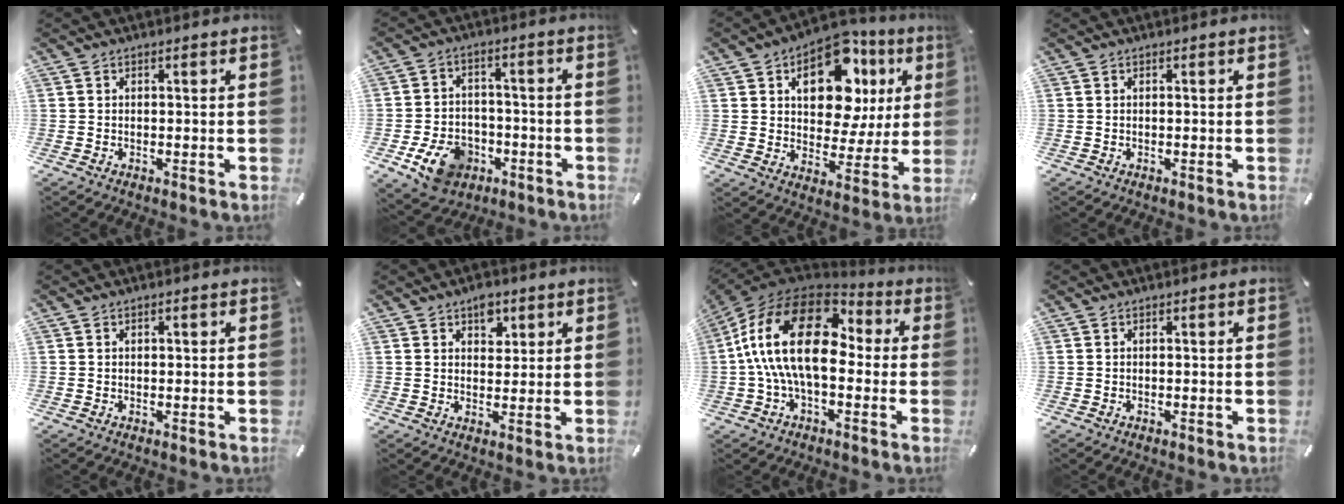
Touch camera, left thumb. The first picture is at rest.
{"total": 10.9, "force": [-4.9, 7.9, 5.7], "torque": [-0.115, 0.032, -0.085]}
{"total": 16.8, "force": [7.3, 9.9, 11.5], "torque": [-0.166, -0.033, 0.124]}
{"total": 0.0}
{"total": 0.6, "force": [0.2, 0.4, 0.3], "torque": [-0.007, 0.003, 0.002]}
{"total": 4.9, "force": [2.8, 3.4, 2.3], "torque": [-0.012, -0.009, 0.042]}
{"total": 21.4, "force": [1.4, 11.4, 18.0], "torque": [-0.374, 0.010, 0.025]}
{"total": 0.0}